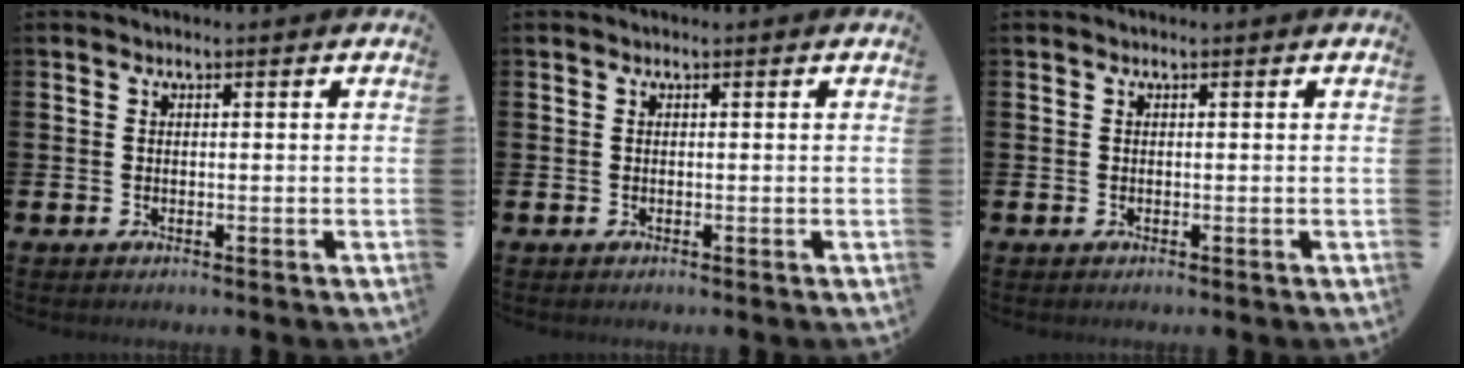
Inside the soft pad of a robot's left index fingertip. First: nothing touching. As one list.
[{"total": 0.0}, {"total": 0.0}]